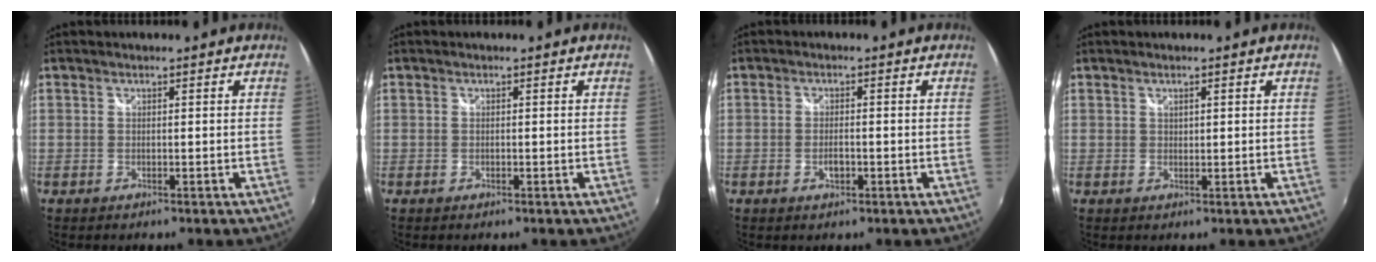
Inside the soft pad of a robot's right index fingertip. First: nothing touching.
{"total": 0.0}
{"total": 2.5, "force": [-0.9, 1.2, 2.1], "torque": [-0.038, -0.002, -0.015]}
{"total": 0.8, "force": [0.6, 0.4, 0.4], "torque": [-0.005, 0.001, 0.011]}